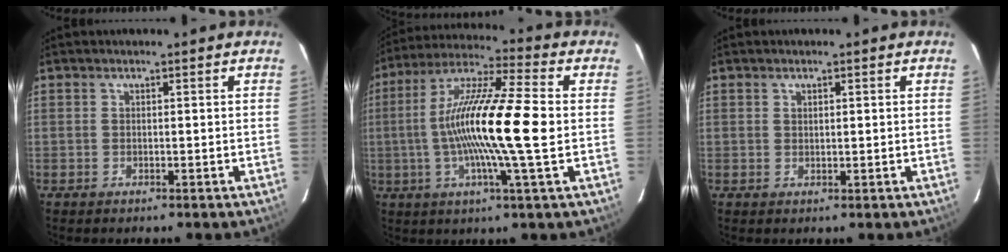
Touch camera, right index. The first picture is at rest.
{"total": 17.5, "force": [-0.9, 0.6, 17.5], "torque": [-0.323, 0.006, -0.030]}
{"total": 0.9, "force": [0.5, 0.5, 0.5], "torque": [-0.008, 0.003, 0.010]}